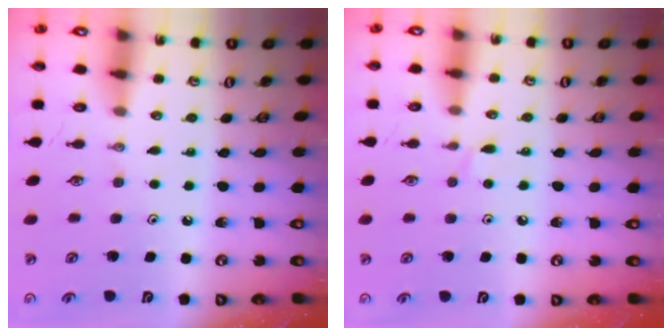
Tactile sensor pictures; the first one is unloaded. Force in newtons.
{"total": 2.9, "press": 2.8, "slide": 0.5}